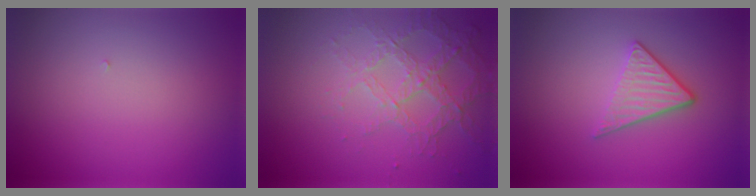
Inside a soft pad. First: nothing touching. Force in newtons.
{"total": 4.3, "press": 3.0, "slide": 3.0}
{"total": 3.4, "press": 2.6, "slide": 2.2}